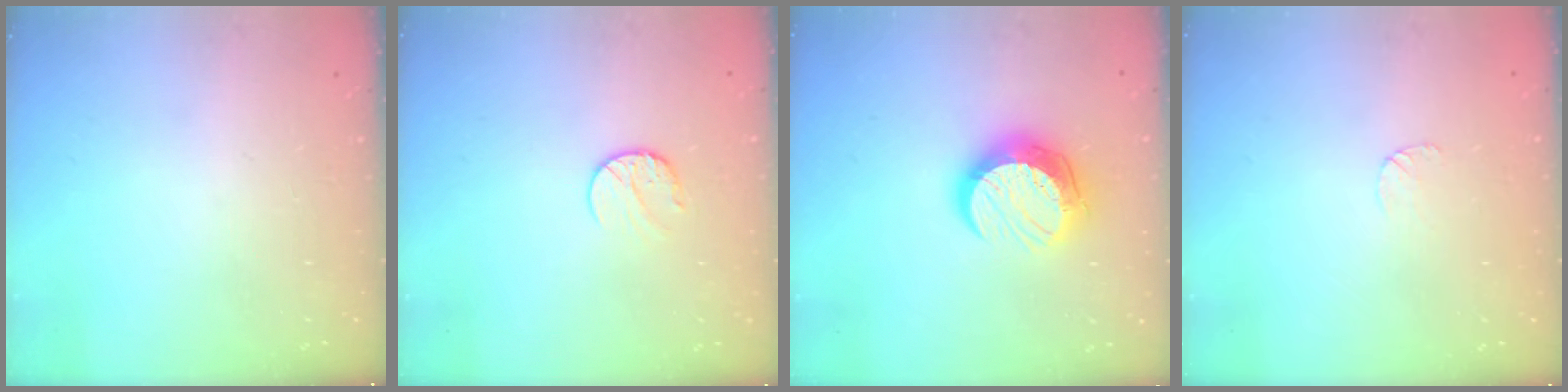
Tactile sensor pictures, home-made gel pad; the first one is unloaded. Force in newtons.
{"total": 7.1, "press": 7.1, "slide": 0.8}
{"total": 12.3, "press": 12.2, "slide": 1.0}
{"total": 3.5, "press": 3.5, "slide": 0.4}